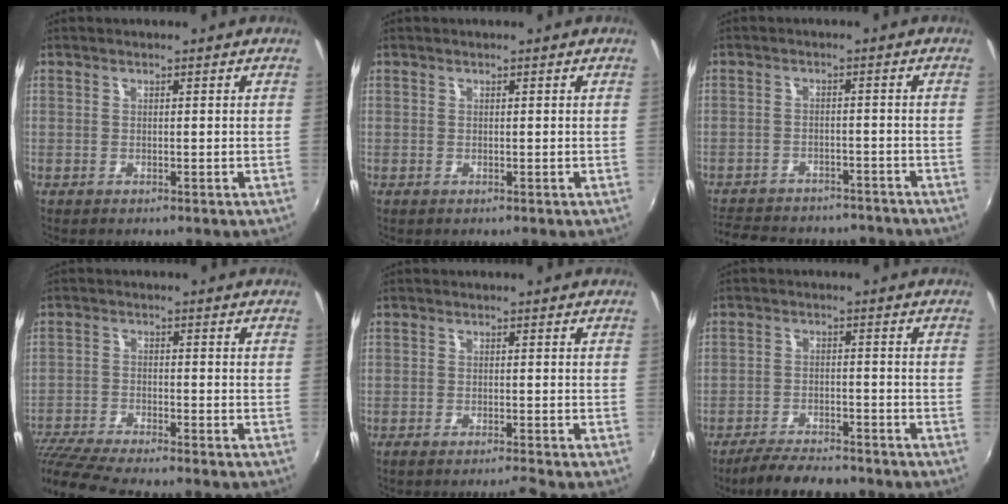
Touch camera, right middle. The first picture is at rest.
{"total": 0.0}
{"total": 17.0, "force": [-14.6, 6.2, 6.3], "torque": [-0.144, 0.004, -0.198]}
{"total": 10.1, "force": [-9.2, -0.1, 4.2], "torque": [-0.110, -0.028, -0.172]}
{"total": 2.6, "force": [-2.4, -0.6, 0.9], "torque": [-0.026, -0.003, -0.045]}
{"total": 8.4, "force": [-7.4, 1.9, 3.4], "torque": [-0.086, -0.010, -0.119]}